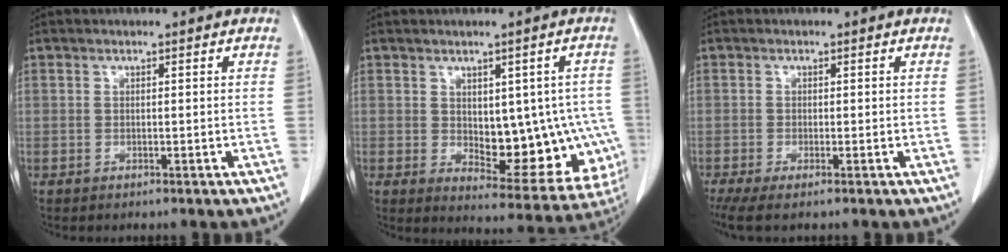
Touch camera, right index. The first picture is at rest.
{"total": 14.9, "force": [-1.5, 7.2, 12.9], "torque": [-0.135, 0.007, 0.003]}
{"total": 3.6, "force": [-2.1, 0.8, 2.8], "torque": [-0.056, -0.009, -0.039]}